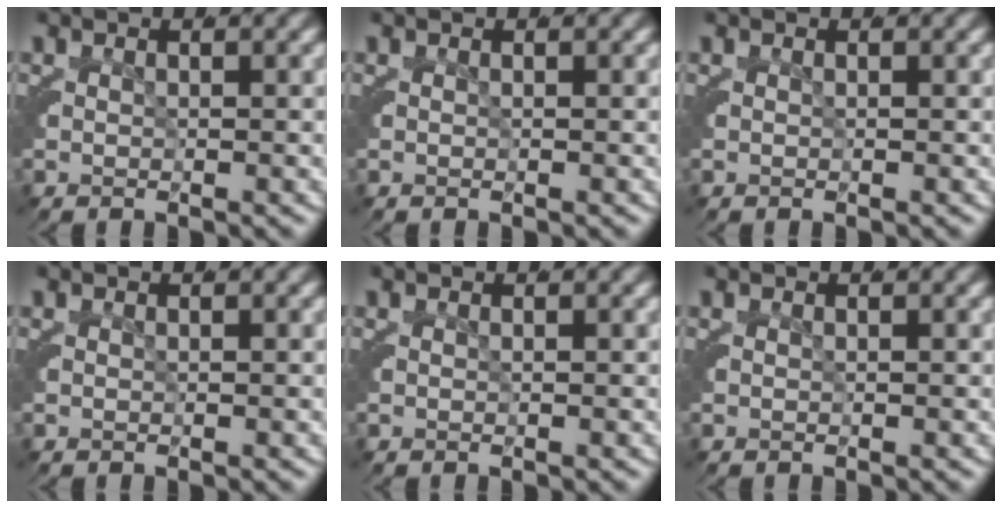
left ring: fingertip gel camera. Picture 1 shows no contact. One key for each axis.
{"total": 0.0}
{"total": 0.0}
{"total": 0.0}
{"total": 0.0}
{"total": 0.0}